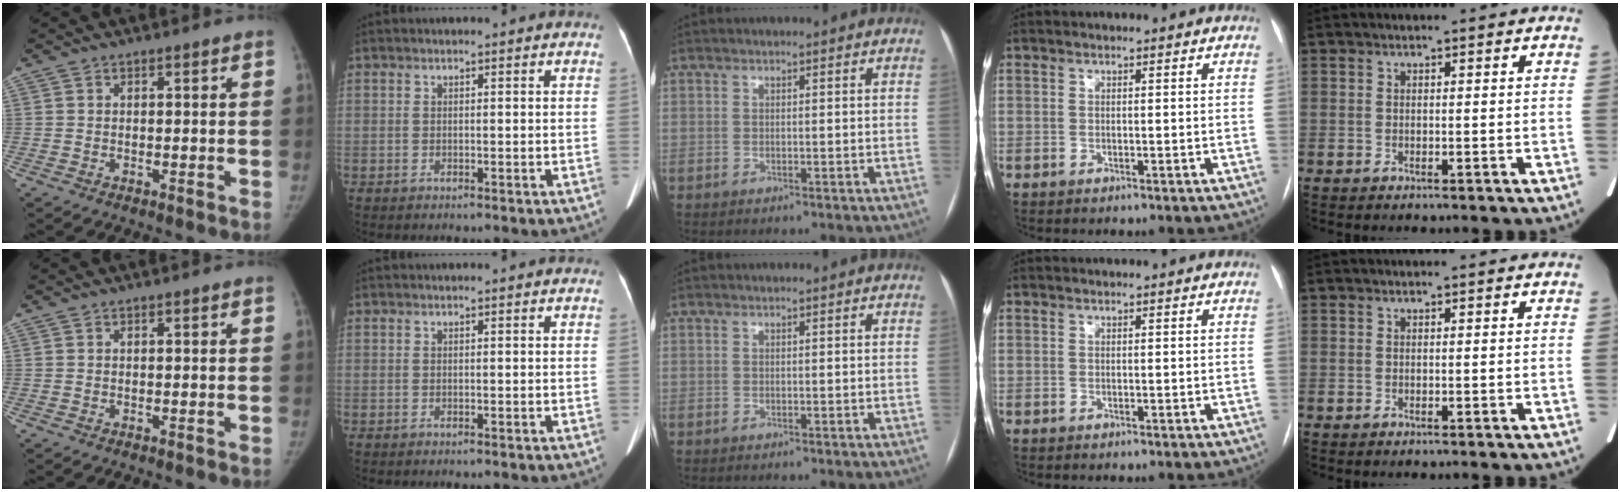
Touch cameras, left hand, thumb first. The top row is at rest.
{}